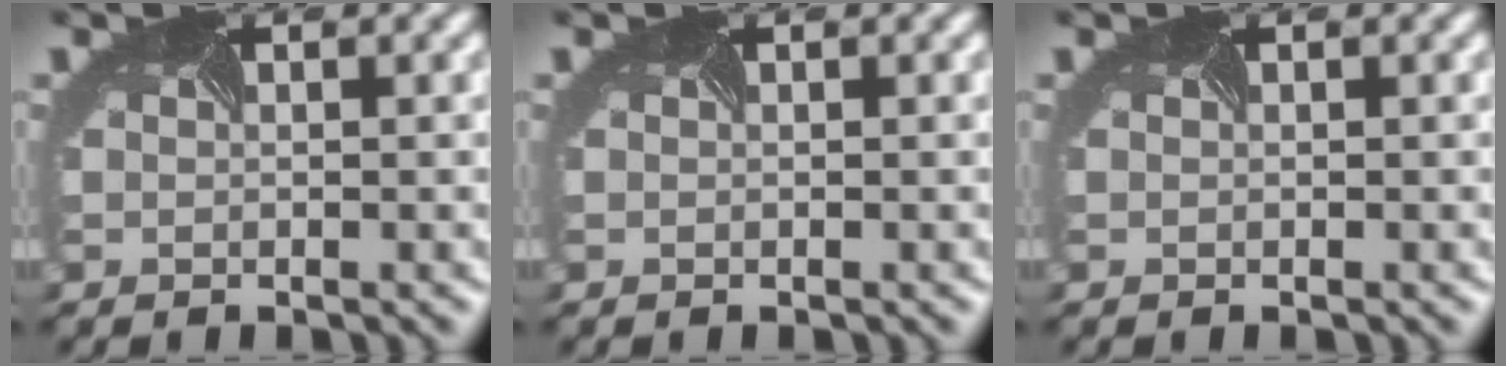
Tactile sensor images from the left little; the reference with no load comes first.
{"total": 0.0}
{"total": 0.0}